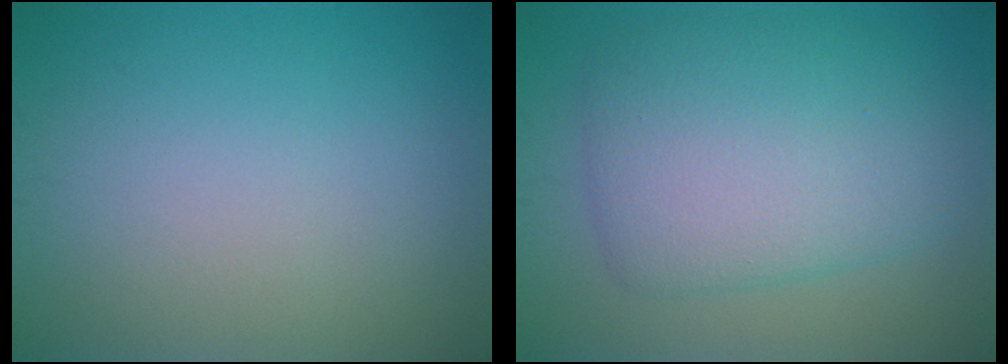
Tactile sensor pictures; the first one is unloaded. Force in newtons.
{"total": 7.2, "press": 7.2, "slide": 0.2}